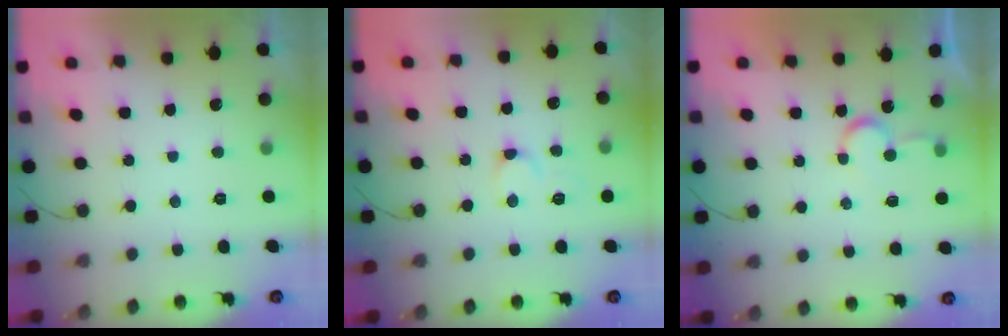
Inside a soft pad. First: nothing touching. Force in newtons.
{"total": 4.3, "press": 4.2, "slide": 0.5}
{"total": 5.8, "press": 5.8, "slide": 0.4}